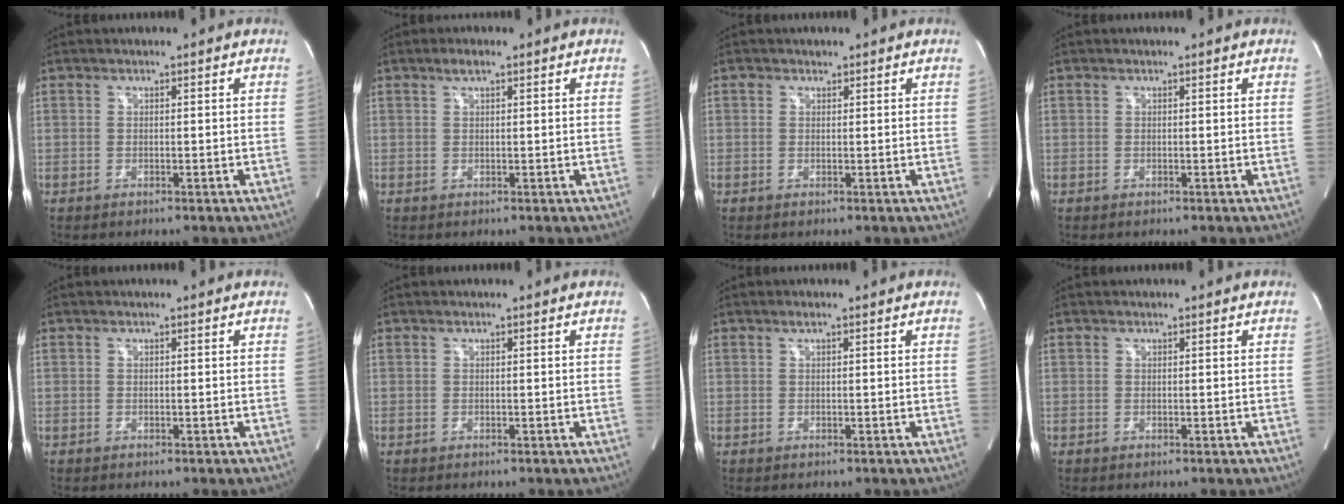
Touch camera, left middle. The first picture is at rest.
{"total": 1.6, "force": [1.0, 0.4, 1.2], "torque": [-0.027, 0.008, 0.019]}
{"total": 0.8, "force": [0.5, 0.6, 0.1], "torque": [-0.001, 0.003, 0.007]}
{"total": 0.0}
{"total": 0.0}
{"total": 0.0}
{"total": 0.6, "force": [0.4, 0.0, 0.5], "torque": [-0.012, 0.002, 0.006]}
{"total": 0.0}